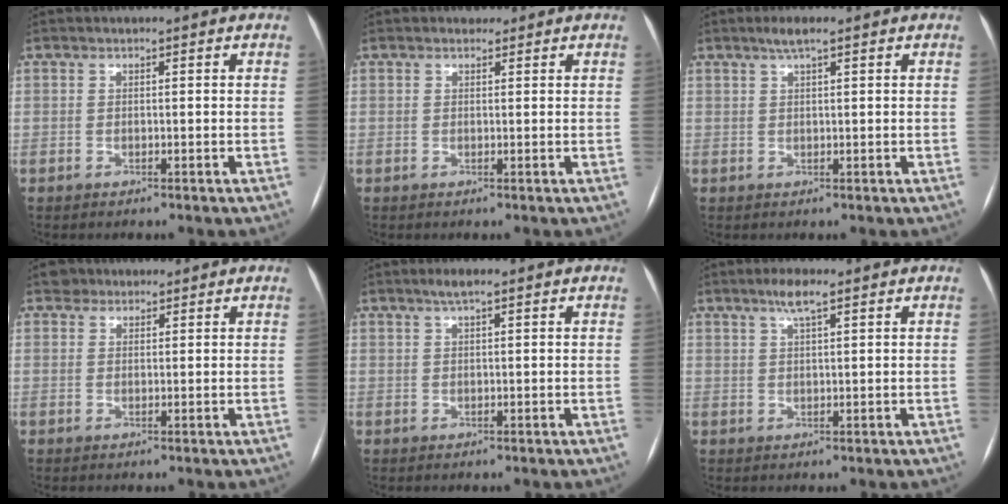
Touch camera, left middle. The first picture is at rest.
{"total": 1.0, "force": [0.8, 0.6, 0.1], "torque": [-0.003, 0.001, 0.009]}
{"total": 2.4, "force": [1.6, 0.1, 1.8], "torque": [-0.040, 0.006, 0.029]}
{"total": 2.2, "force": [1.6, 1.5, -0.1], "torque": [0.005, 0.015, 0.020]}
{"total": 2.0, "force": [1.3, 0.1, 1.5], "torque": [-0.033, 0.007, 0.024]}
{"total": 3.2, "force": [2.1, 0.2, 2.4], "torque": [-0.053, 0.004, 0.039]}